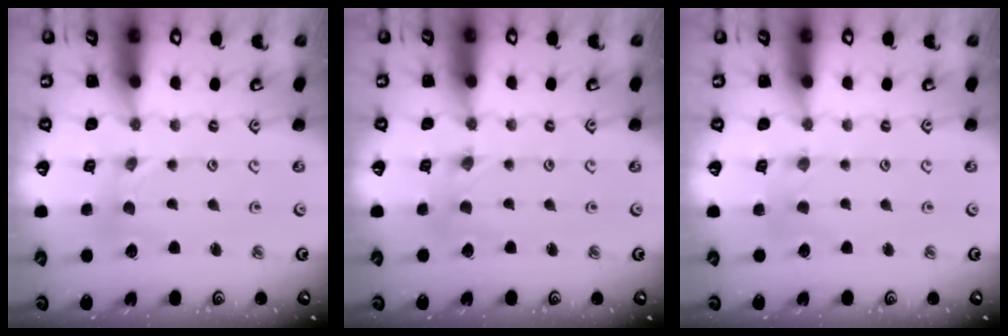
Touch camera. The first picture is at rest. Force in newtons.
{"total": 0.0}
{"total": 1.8, "press": 1.7, "slide": 0.4}